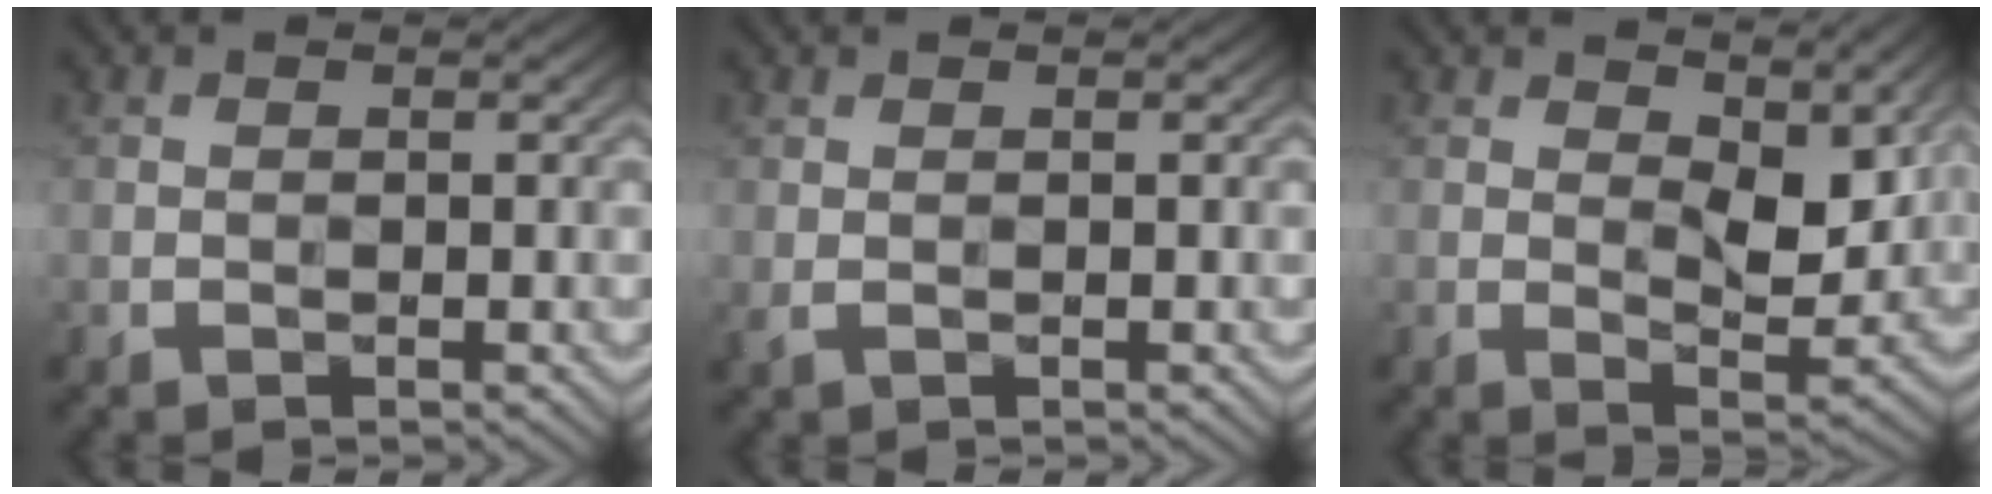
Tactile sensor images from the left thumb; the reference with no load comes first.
{"total": 0.9, "force": [0.2, 0.4, 0.8], "torque": [-0.024, 0.001, 0.008]}
{"total": 7.7, "force": [3.7, 3.5, 5.8], "torque": [-0.099, -0.007, 0.061]}